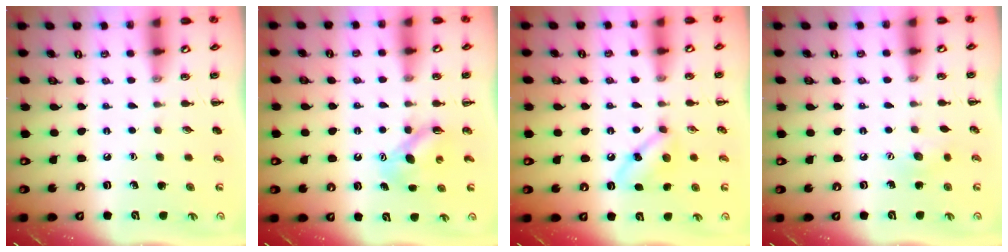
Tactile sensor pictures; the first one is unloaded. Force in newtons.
{"total": 5.0, "press": 5.0, "slide": 0.7}
{"total": 7.2, "press": 7.0, "slide": 1.7}
{"total": 6.1, "press": 6.0, "slide": 1.5}